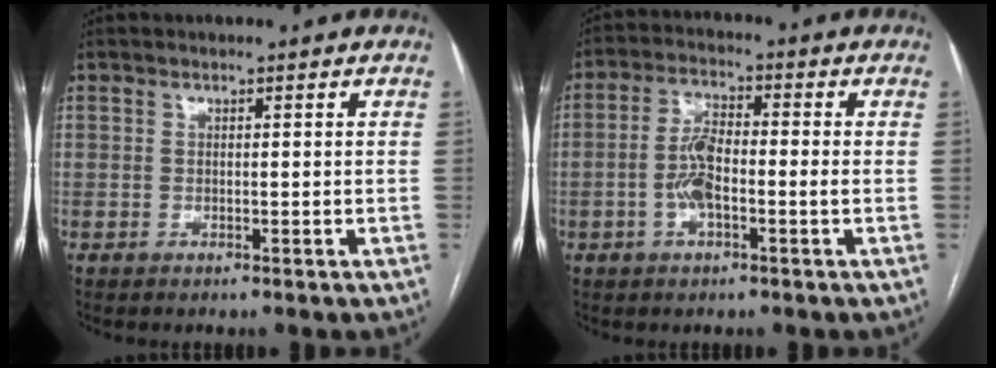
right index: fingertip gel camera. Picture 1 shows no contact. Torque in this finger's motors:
{"motor_torque": [0.29, -0.07, 0.19, 0.09]}